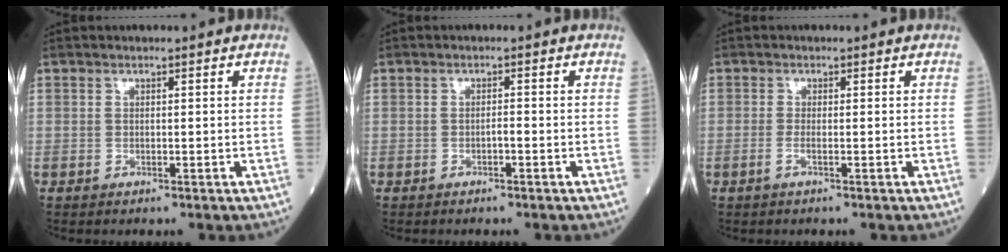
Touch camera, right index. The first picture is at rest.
{"total": 0.8, "force": [-0.5, 0.1, 0.6], "torque": [-0.010, 0.002, -0.009]}
{"total": 1.1, "force": [-0.5, -0.4, 0.9], "torque": [-0.021, -0.002, -0.011]}